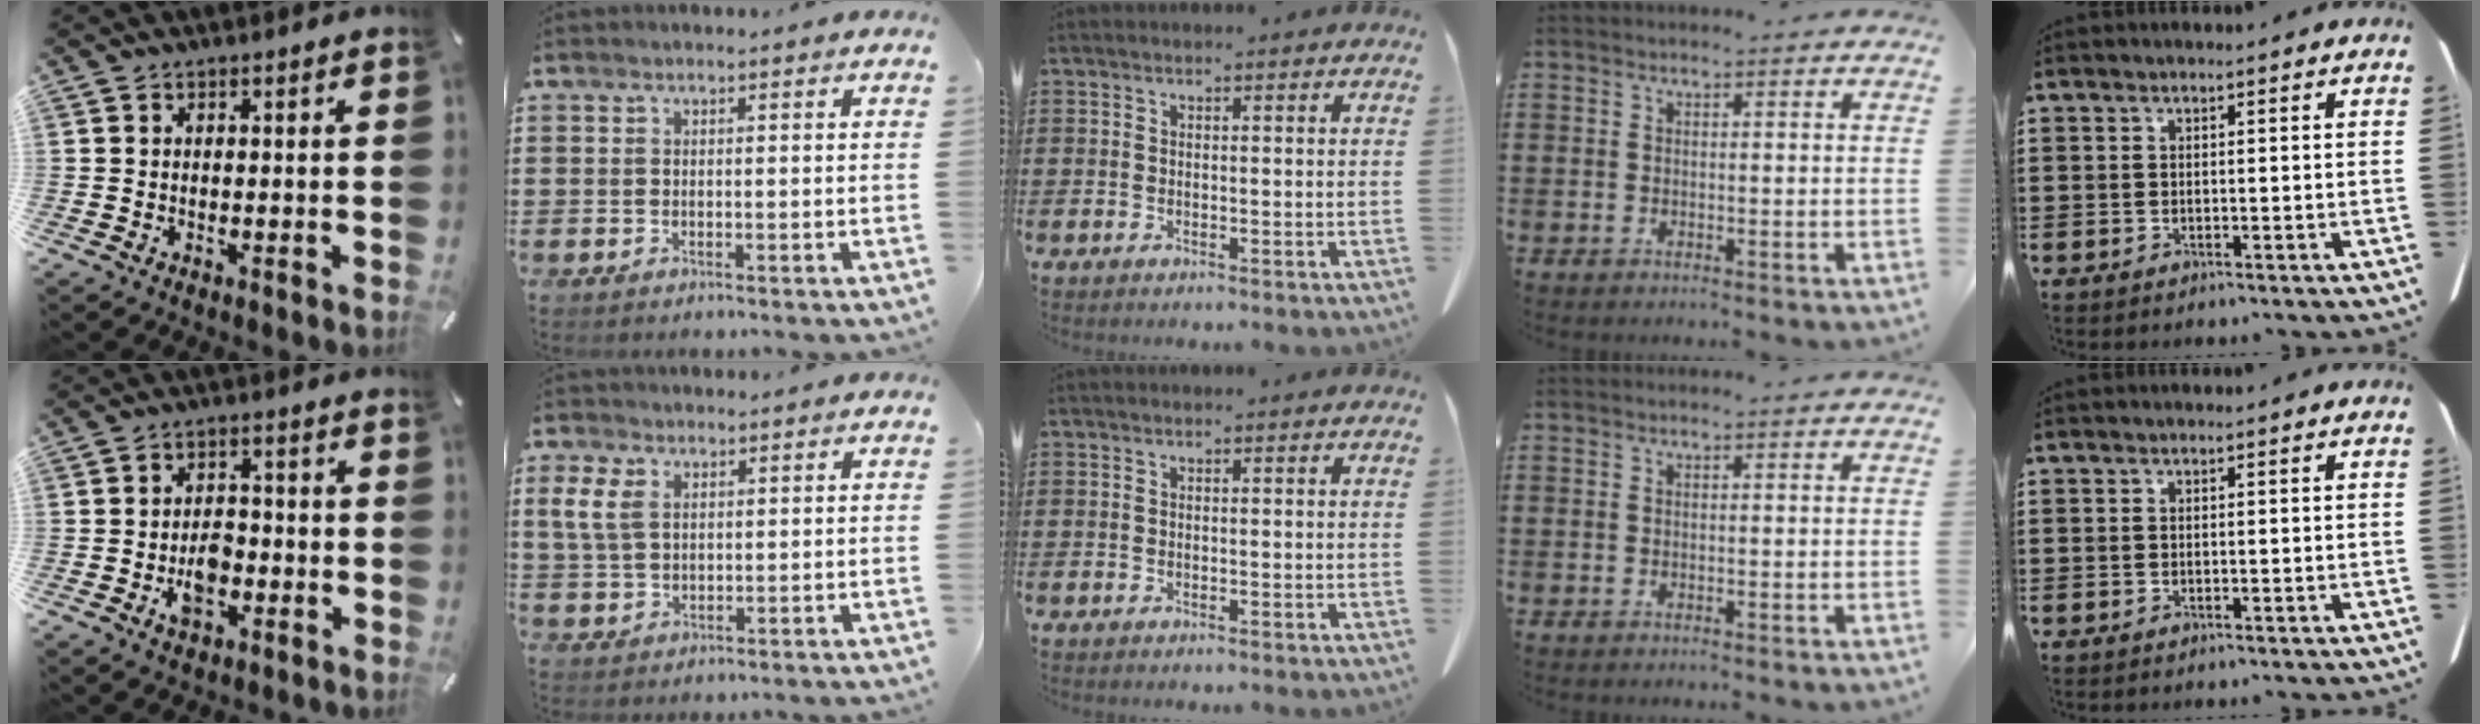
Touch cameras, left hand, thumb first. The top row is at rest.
{"thumb": {"total": 6.3, "force": [-2.3, 4.0, 4.3], "torque": [-0.076, 0.009, -0.043]}, "index": {"total": 4.6, "force": [1.8, 3.1, 2.9], "torque": [-0.076, 0.009, 0.029]}}